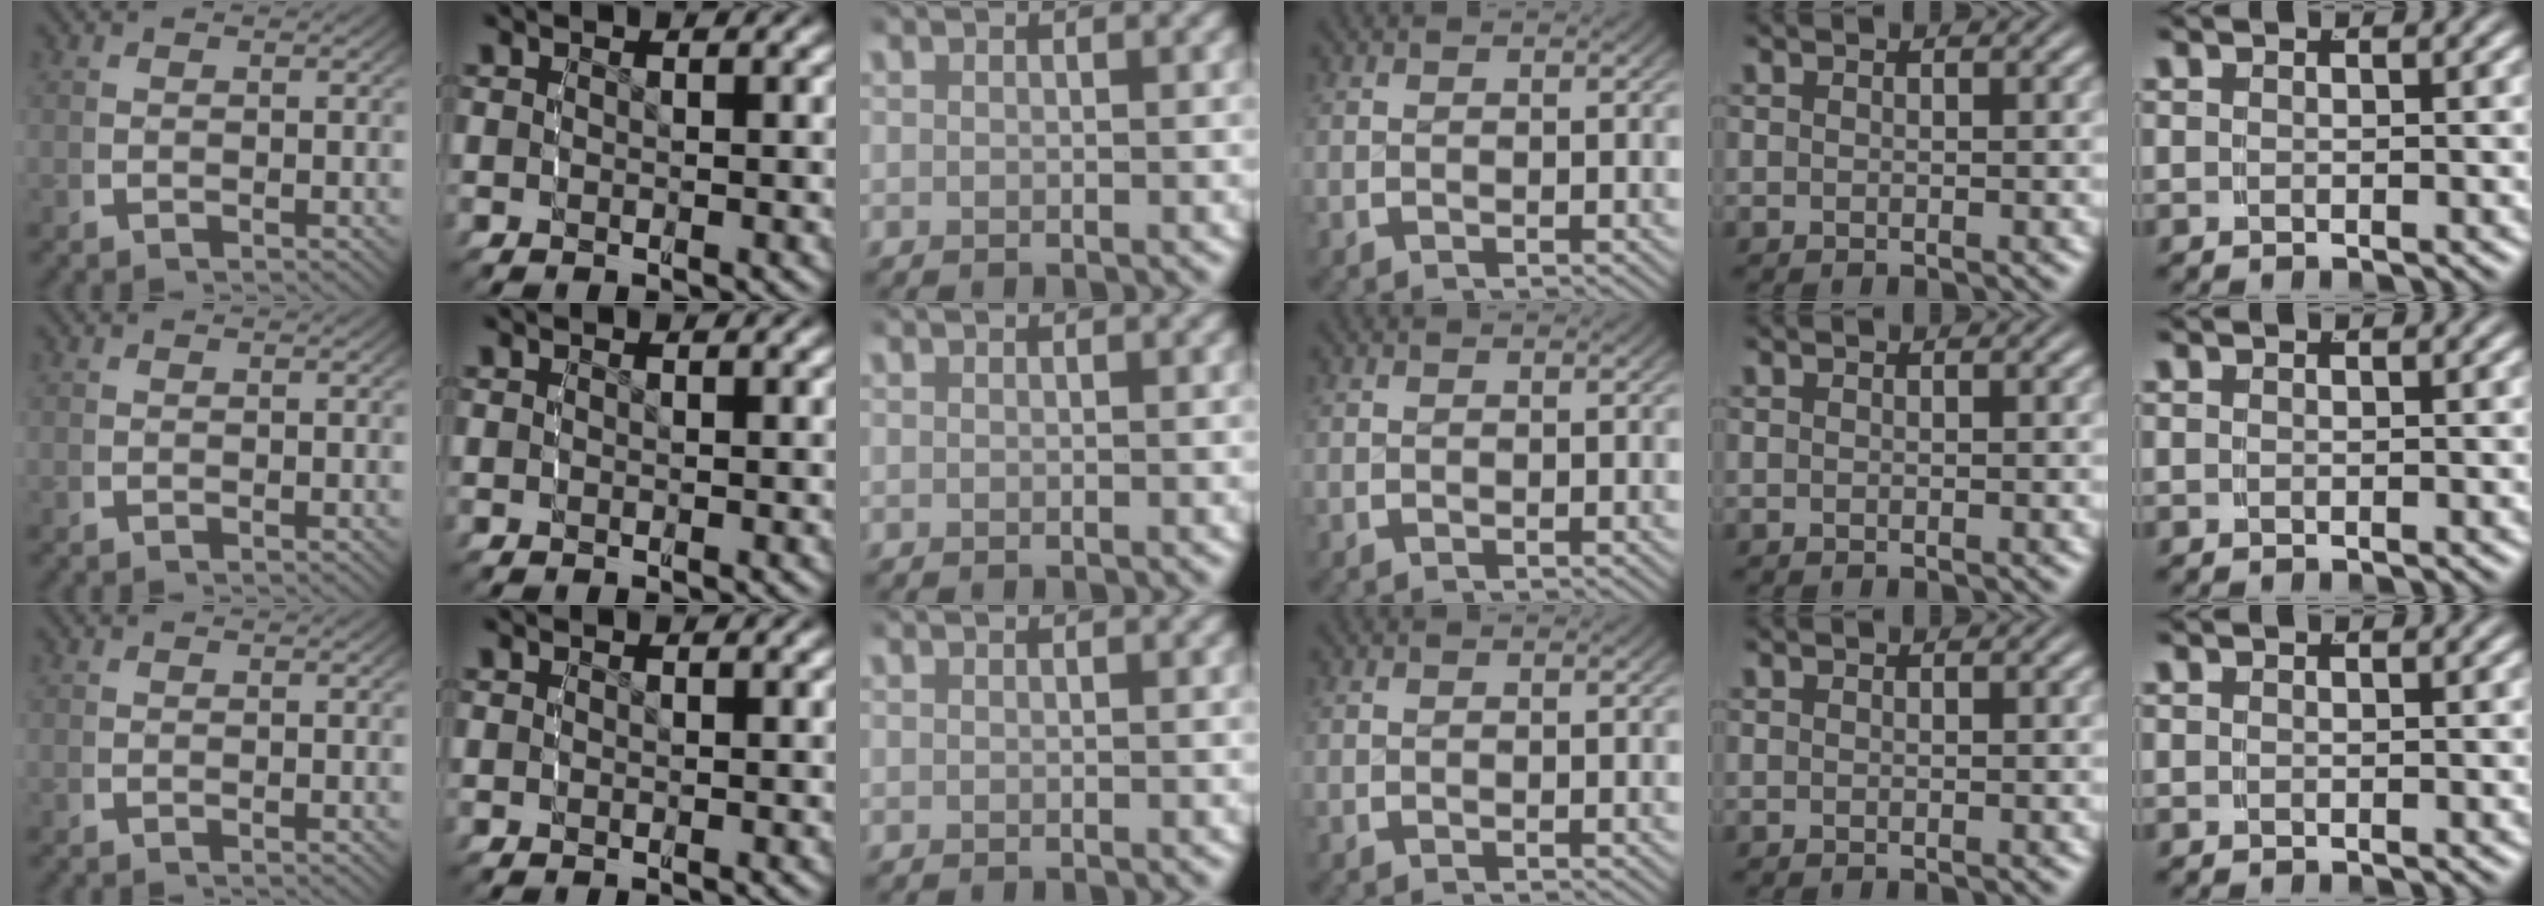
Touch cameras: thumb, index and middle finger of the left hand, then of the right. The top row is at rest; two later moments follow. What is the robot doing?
{"motion": "reach", "object": "shirt"}